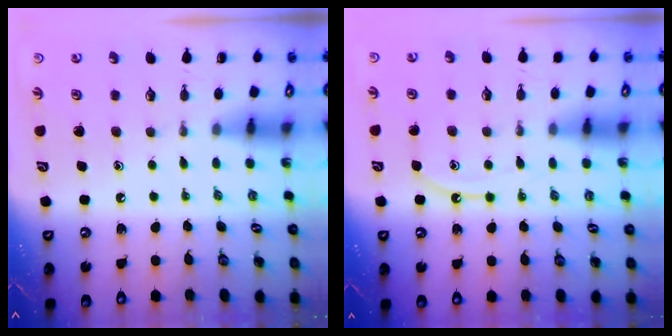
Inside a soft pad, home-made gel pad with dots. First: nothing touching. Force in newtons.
{"total": 7.3, "press": 7.3, "slide": 0.8}